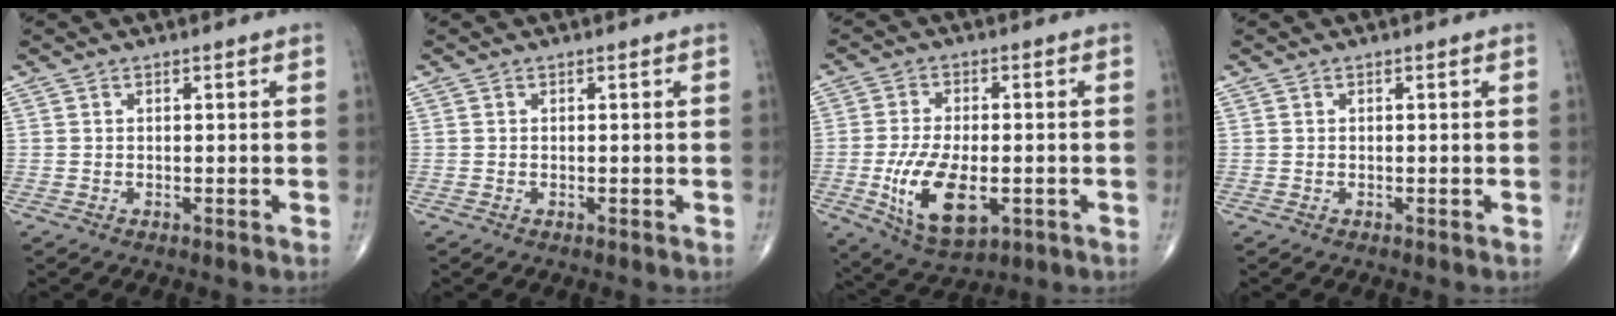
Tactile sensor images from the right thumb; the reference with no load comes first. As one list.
[{"total": 0.0}, {"total": 12.8, "force": [-3.2, 6.4, 10.6], "torque": [-0.195, -0.007, -0.043]}, {"total": 0.0}]